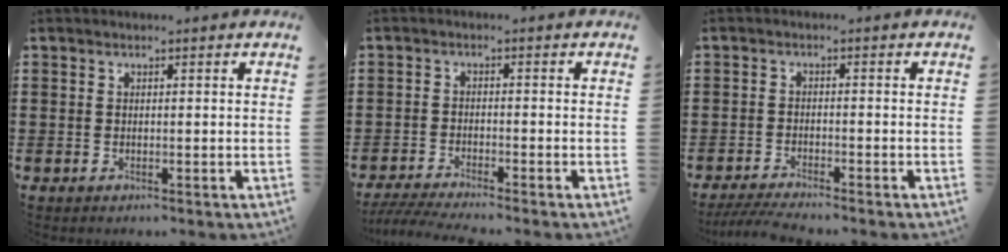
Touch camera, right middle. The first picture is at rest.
{"total": 3.2, "force": [-2.9, -0.2, 1.3], "torque": [-0.037, -0.012, -0.061]}
{"total": 3.3, "force": [-3.1, -0.1, 1.2], "torque": [-0.036, -0.011, -0.064]}